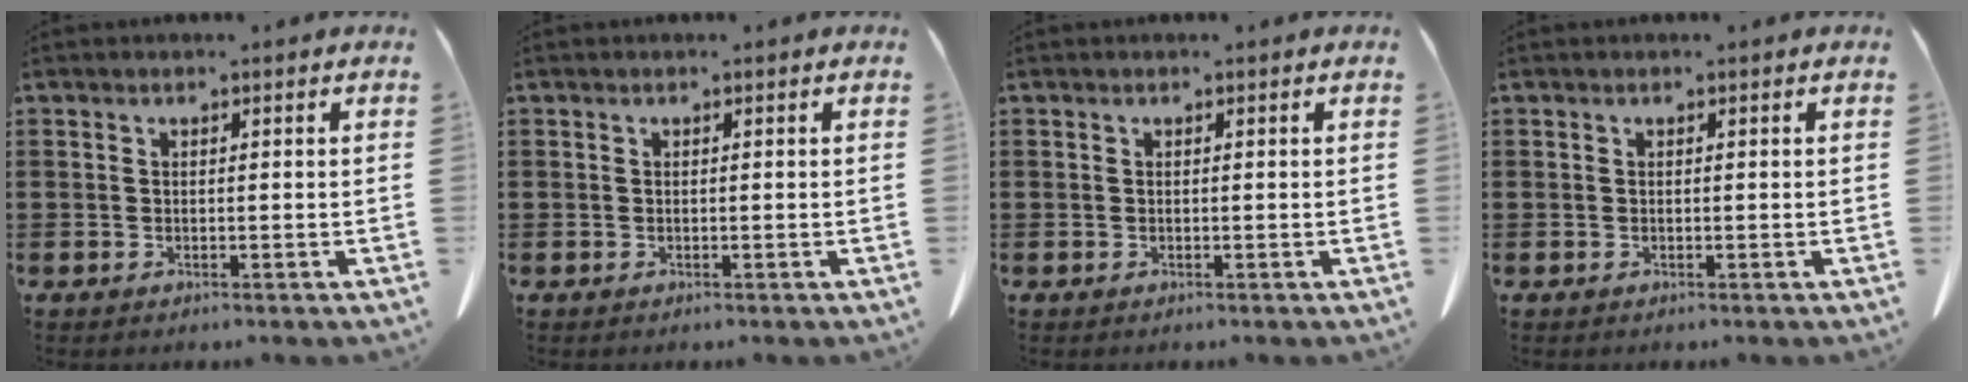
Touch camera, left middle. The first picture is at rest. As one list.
[{"total": 0.0}, {"total": 0.0}, {"total": 0.0}]